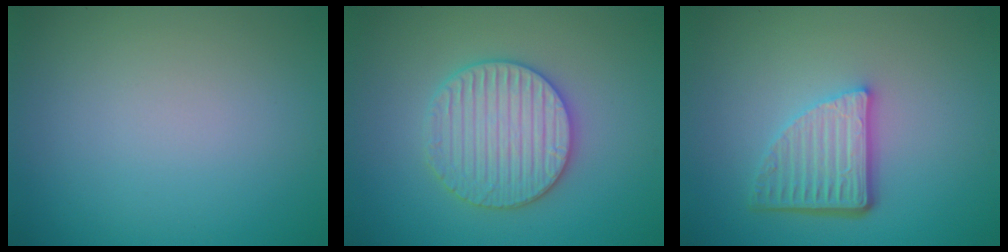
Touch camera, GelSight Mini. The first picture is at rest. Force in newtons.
{"total": 4.4, "press": 4.3, "slide": 0.9}
{"total": 4.9, "press": 3.6, "slide": 3.4}